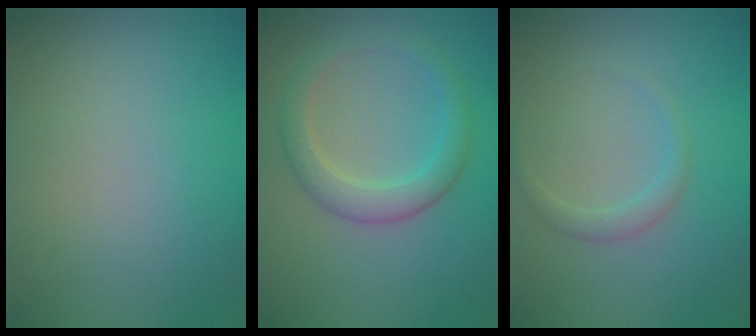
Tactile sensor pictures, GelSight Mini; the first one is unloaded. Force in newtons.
{"total": 3.1, "press": 3.1, "slide": 0.2}
{"total": 1.2, "press": 1.2, "slide": 0.1}